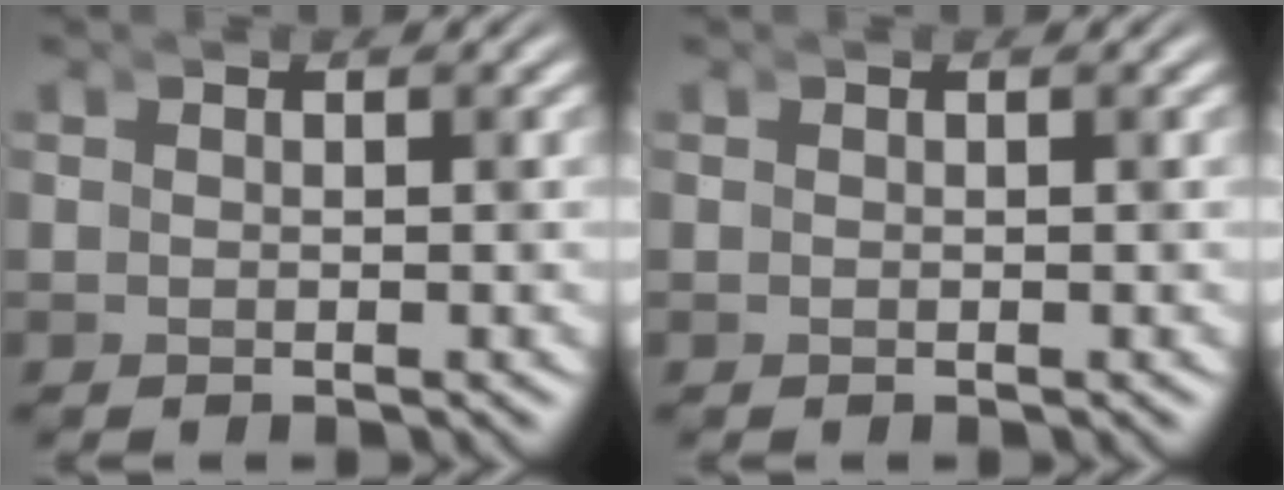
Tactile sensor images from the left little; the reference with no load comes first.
{"total": 0.0}